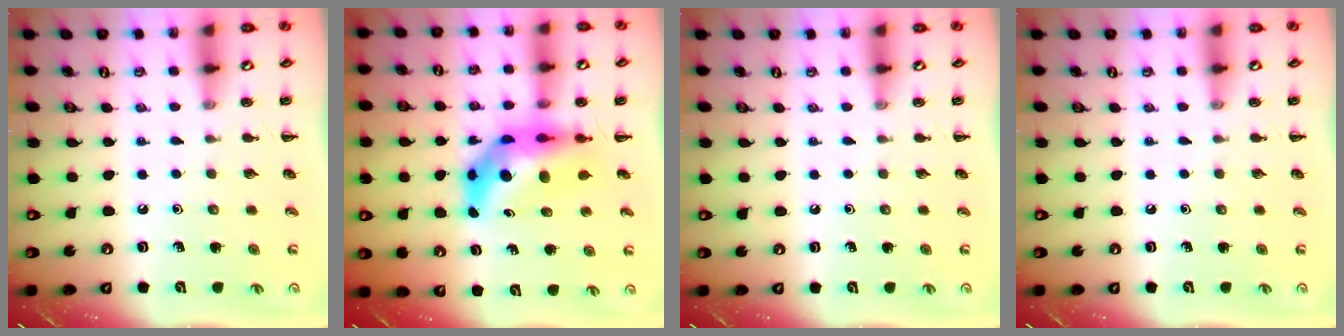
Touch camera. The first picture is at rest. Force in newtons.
{"total": 9.5, "press": 9.0, "slide": 3.1}
{"total": 0.0}
{"total": 0.0}